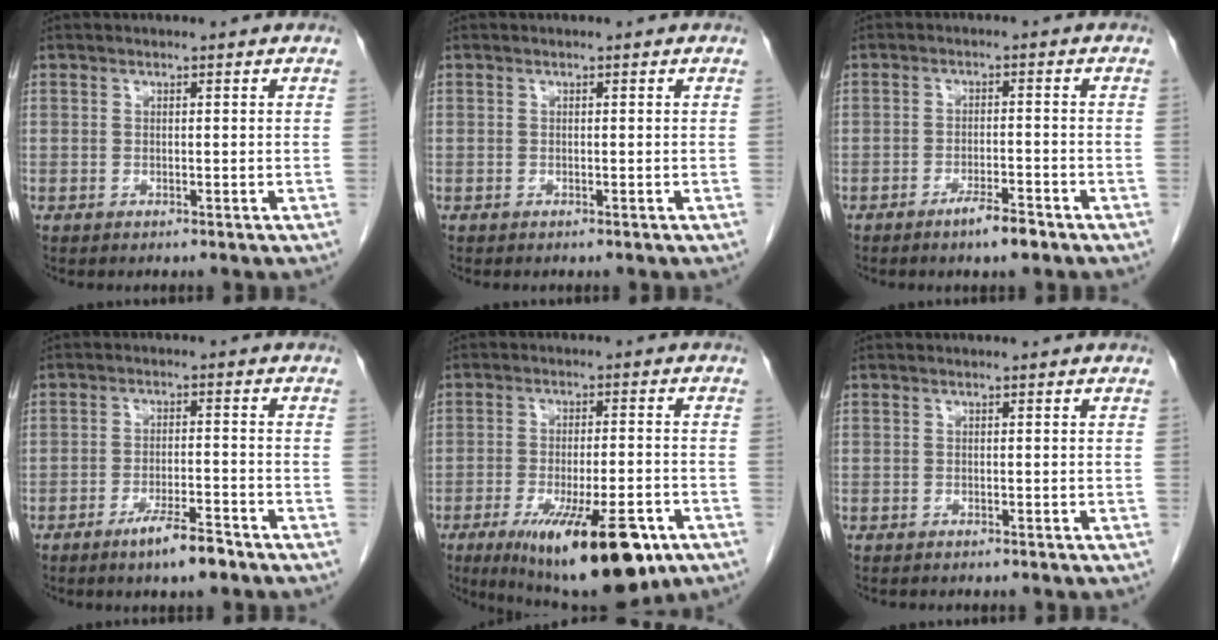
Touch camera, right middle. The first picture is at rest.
{"total": 0.0}
{"total": 3.8, "force": [-2.7, 0.4, 2.6], "torque": [-0.046, -0.002, -0.046]}
{"total": 5.5, "force": [-4.0, 0.6, 3.7], "torque": [-0.067, -0.005, -0.068]}
{"total": 16.9, "force": [-9.6, 4.1, 13.4], "torque": [-0.180, -0.025, -0.141]}
{"total": 1.4, "force": [-1.3, 0.4, 0.5], "torque": [-0.013, -0.002, -0.016]}